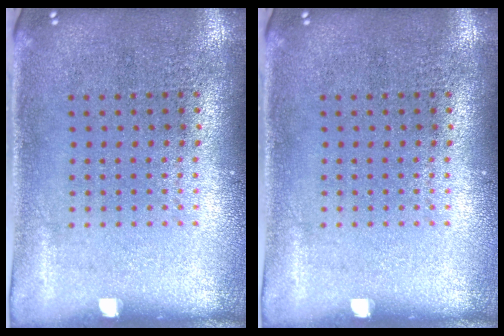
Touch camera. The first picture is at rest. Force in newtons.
{"total": 0.0}